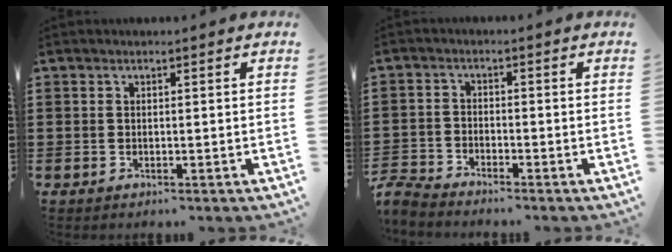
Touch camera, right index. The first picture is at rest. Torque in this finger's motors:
{"motor_torque": [-2.14, 0.00, -0.68, -0.21]}